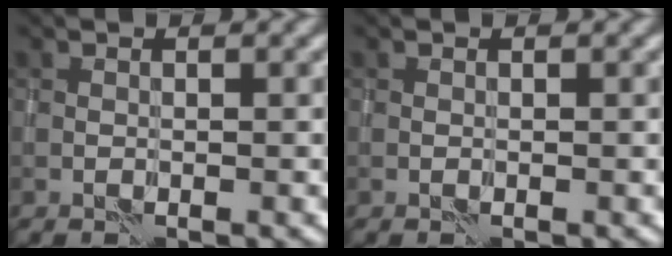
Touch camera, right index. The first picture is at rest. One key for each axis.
{"total": 0.0}